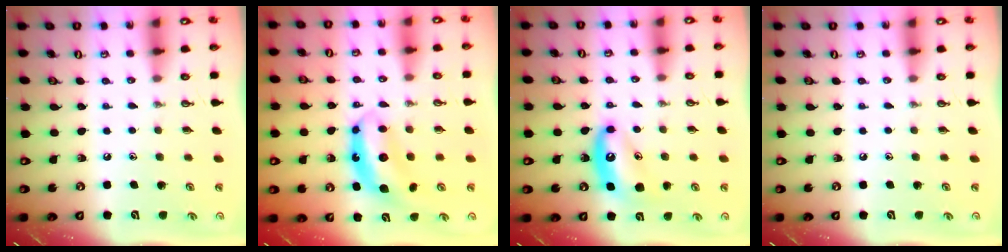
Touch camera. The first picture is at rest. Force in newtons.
{"total": 7.0, "press": 7.0, "slide": 0.0}
{"total": 11.1, "press": 11.0, "slide": 1.1}
{"total": 0.0}